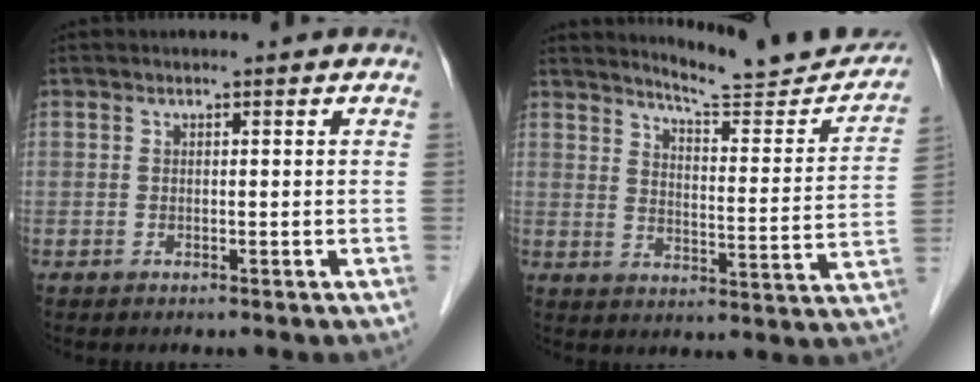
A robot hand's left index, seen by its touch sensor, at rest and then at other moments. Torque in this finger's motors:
{"motor_torque": [-0.03, -0.17, 0.11, 0.04]}